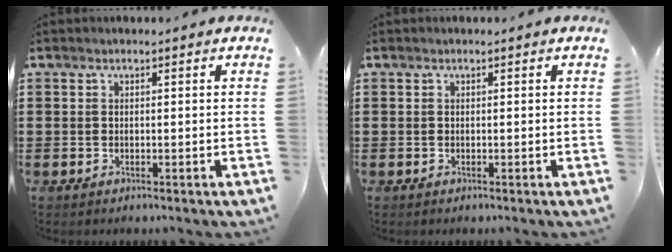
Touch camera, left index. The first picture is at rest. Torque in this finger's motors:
{"motor_torque": [0.01, 0.03, 0.00, 0.00]}